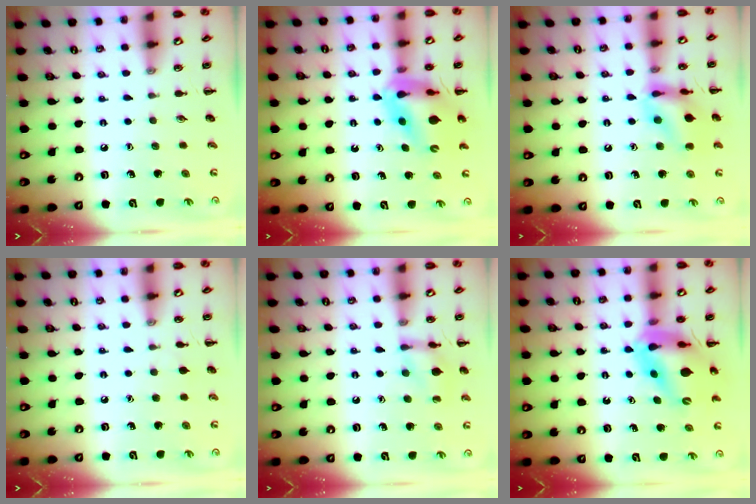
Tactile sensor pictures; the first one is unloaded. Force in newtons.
{"total": 10.4, "press": 9.8, "slide": 3.3}
{"total": 14.2, "press": 14.1, "slide": 1.4}
{"total": 3.4, "press": 3.1, "slide": 1.3}
{"total": 11.4, "press": 11.3, "slide": 1.5}
{"total": 12.6, "press": 12.0, "slide": 3.9}